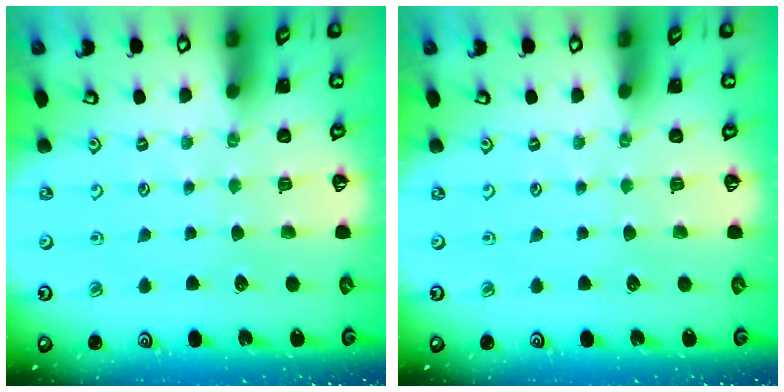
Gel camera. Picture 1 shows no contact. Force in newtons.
{"total": 0.0}